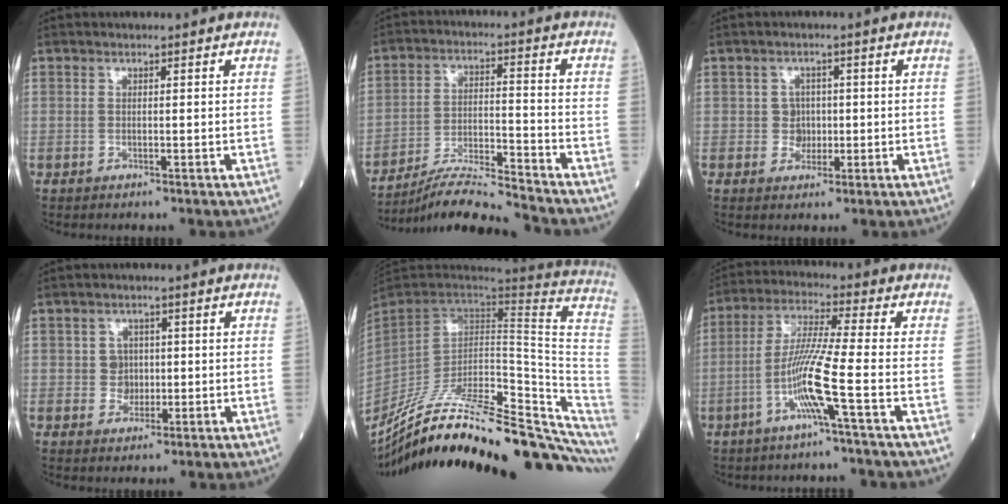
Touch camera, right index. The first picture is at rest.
{"total": 10.0, "force": [-9.5, -1.7, 2.6], "torque": [-0.046, -0.002, -0.171]}
{"total": 2.4, "force": [0.0, 2.4, 0.5], "torque": [-0.003, 0.008, 0.002]}
{"total": 2.7, "force": [0.1, 2.6, 0.7], "torque": [-0.004, 0.007, 0.005]}
{"total": 33.6, "force": [-25.8, 5.4, 20.9], "torque": [-0.249, -0.027, -0.385]}
{"total": 8.7, "force": [-3.2, -1.4, 8.0], "torque": [-0.160, 0.000, -0.066]}